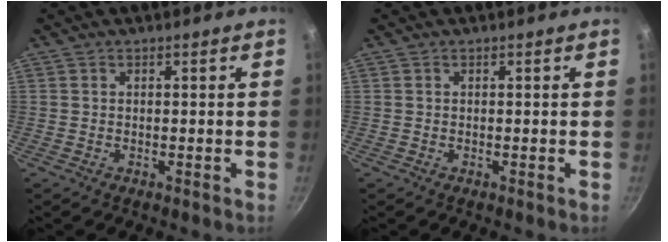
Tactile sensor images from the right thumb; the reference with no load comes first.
{"total": 0.0}